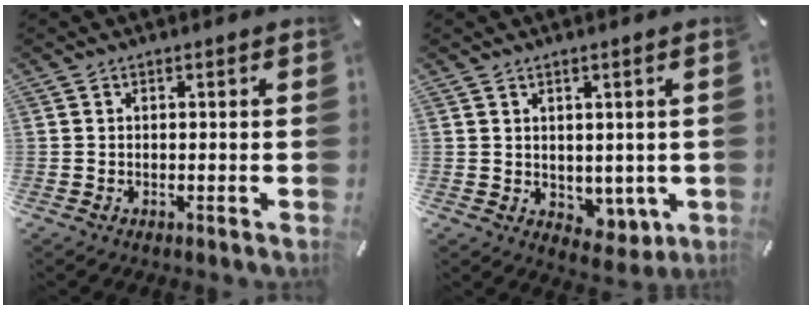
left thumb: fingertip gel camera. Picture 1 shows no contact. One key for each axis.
{"total": 4.2, "fx": 2.1, "fy": 3.5, "fz": 1.0, "tx": 0.002, "ty": -0.017, "tz": 0.038}